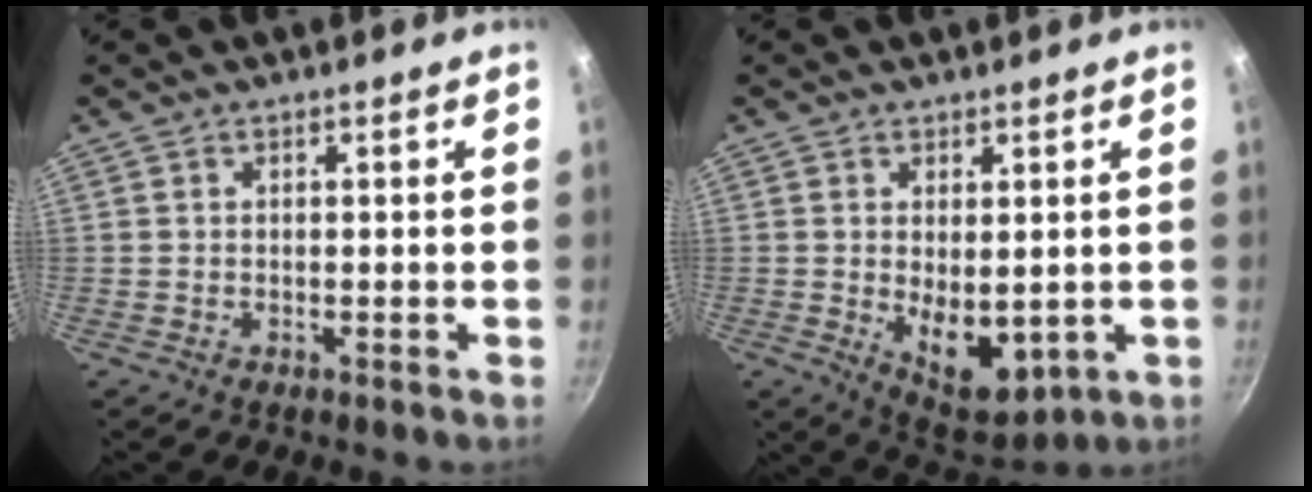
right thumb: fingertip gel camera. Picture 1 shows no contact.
{"total": 9.2, "force": [-0.4, 5.2, 7.6], "torque": [-0.091, -0.019, 0.016]}